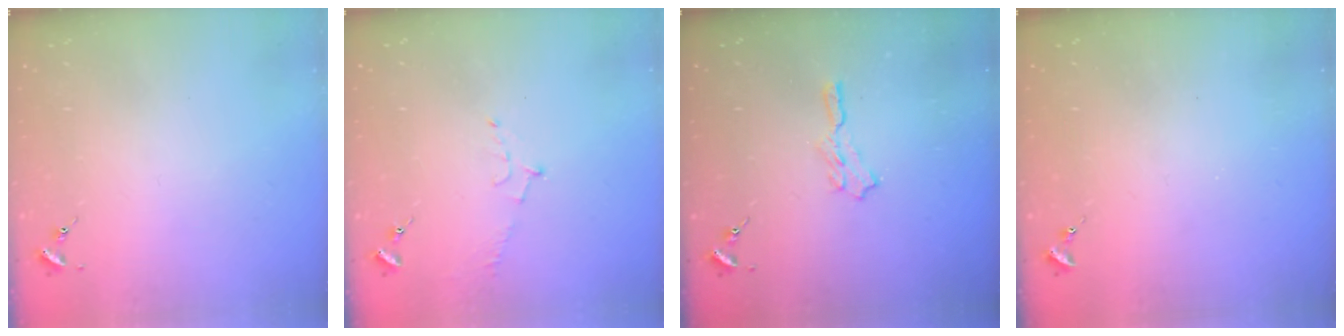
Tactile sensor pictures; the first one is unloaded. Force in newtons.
{"total": 5.7, "press": 5.7, "slide": 0.6}
{"total": 5.5, "press": 5.5, "slide": 0.6}
{"total": 0.0}